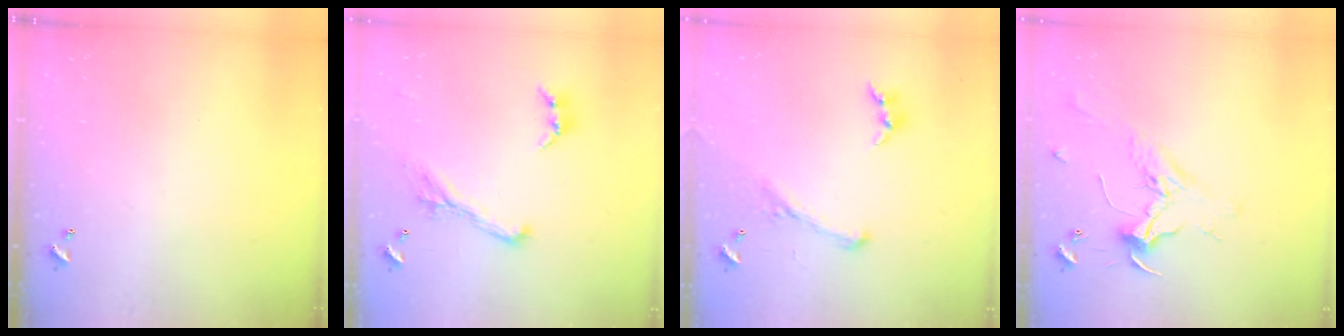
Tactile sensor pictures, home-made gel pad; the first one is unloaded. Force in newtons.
{"total": 2.1, "press": 1.7, "slide": 1.2}
{"total": 1.1, "press": 0.6, "slide": 1.0}
{"total": 2.3, "press": 2.2, "slide": 0.8}